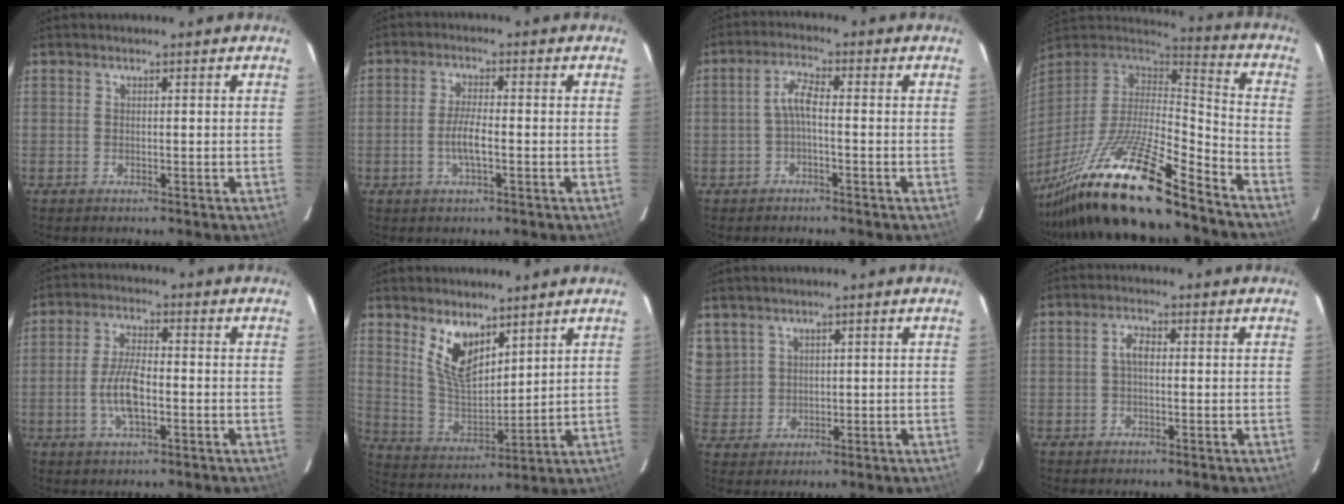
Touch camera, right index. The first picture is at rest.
{"total": 4.4, "force": [-1.3, 0.8, 4.1], "torque": [-0.081, -0.001, -0.025]}
{"total": 3.5, "force": [-1.0, 0.8, 3.3], "torque": [-0.072, 0.011, -0.022]}
{"total": 23.0, "force": [-16.6, 3.6, 15.4], "torque": [-0.296, -0.040, -0.298]}
{"total": 7.3, "force": [-1.9, 2.8, 6.4], "torque": [-0.132, 0.001, -0.035]}
{"total": 10.1, "force": [6.3, 4.6, 6.4], "torque": [-0.121, -0.004, 0.134]}
{"total": 7.7, "force": [4.2, 6.3, 1.5], "torque": [-0.039, 0.018, 0.102]}
{"total": 2.6, "force": [0.1, 1.3, 2.3], "torque": [-0.046, 0.009, 0.001]}